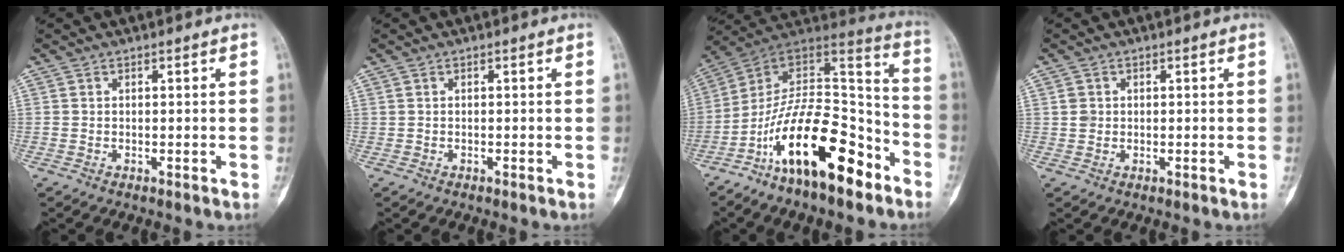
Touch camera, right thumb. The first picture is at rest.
{"total": 0.0}
{"total": 21.9, "force": [-11.8, 8.9, 16.1], "torque": [-0.256, 0.096, -0.202]}
{"total": 1.7, "force": [0.1, 1.6, 0.6], "torque": [-0.004, 0.003, 0.004]}